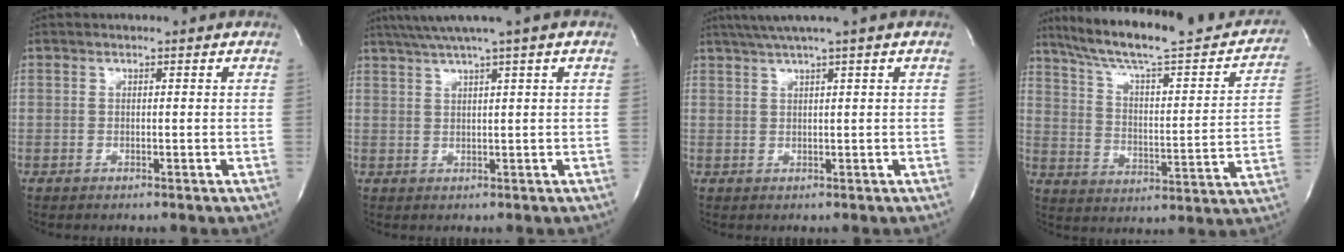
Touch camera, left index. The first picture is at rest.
{"total": 6.4, "force": [4.4, -1.2, 4.6], "torque": [-0.079, 0.026, 0.074]}
{"total": 5.2, "force": [3.5, -1.2, 3.7], "torque": [-0.067, 0.021, 0.064]}
{"total": 26.4, "force": [22.2, 4.2, 13.6], "torque": [-0.210, -0.013, 0.302]}